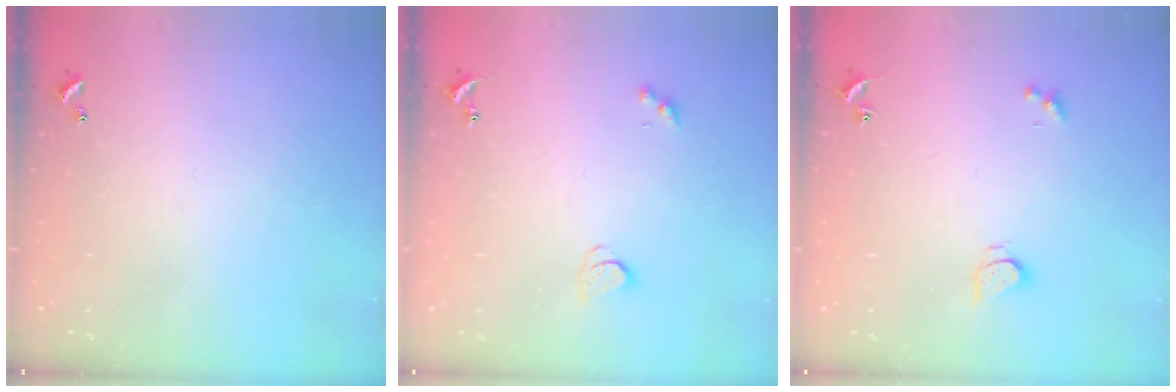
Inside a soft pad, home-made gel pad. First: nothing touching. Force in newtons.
{"total": 2.1, "press": 2.1, "slide": 0.4}
{"total": 2.9, "press": 2.9, "slide": 0.5}